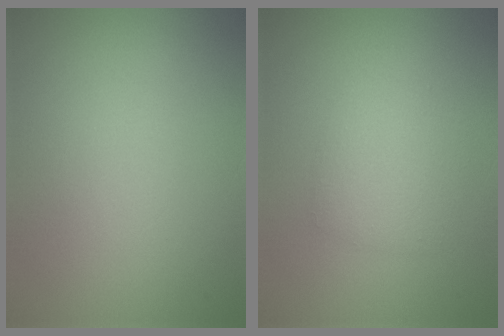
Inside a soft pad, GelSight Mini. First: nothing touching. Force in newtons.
{"total": 2.7, "press": 2.7, "slide": 0.1}